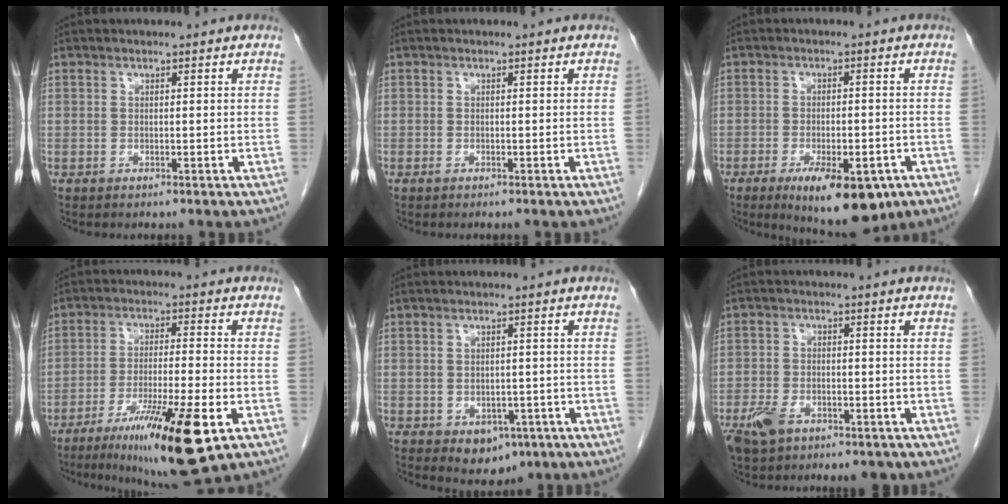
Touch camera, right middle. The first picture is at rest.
{"total": 0.0}
{"total": 11.1, "force": [-6.5, 3.9, 8.1], "torque": [-0.112, -0.009, -0.089]}
{"total": 15.2, "force": [-7.7, 0.9, 13.1], "torque": [-0.206, -0.034, -0.121]}
{"total": 4.9, "force": [-2.3, 3.3, 2.8], "torque": [-0.030, 0.002, -0.018]}
{"total": 7.5, "force": [-4.6, 4.1, 4.2], "torque": [-0.080, 0.004, -0.073]}